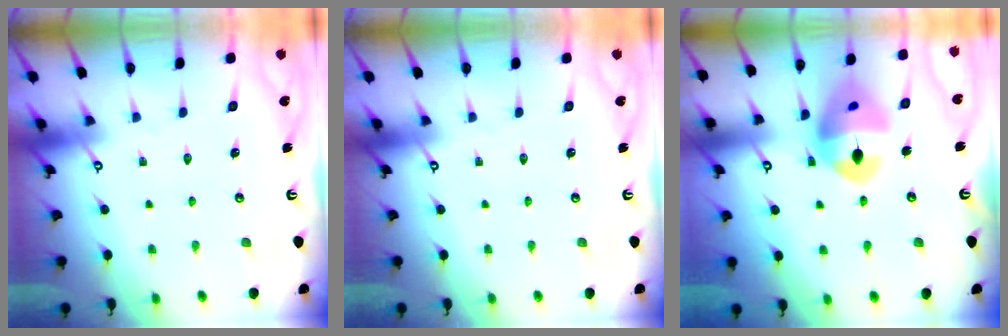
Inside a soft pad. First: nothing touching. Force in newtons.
{"total": 0.0}
{"total": 15.8, "press": 15.7, "slide": 1.8}